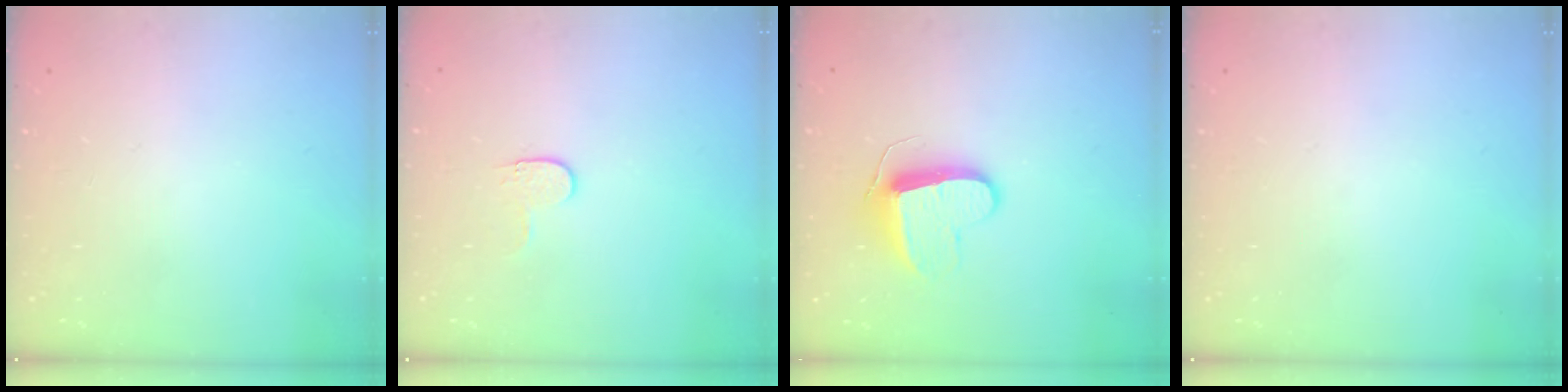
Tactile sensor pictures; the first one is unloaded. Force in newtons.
{"total": 3.9, "press": 3.8, "slide": 0.5}
{"total": 10.1, "press": 10.1, "slide": 0.4}
{"total": 0.0}